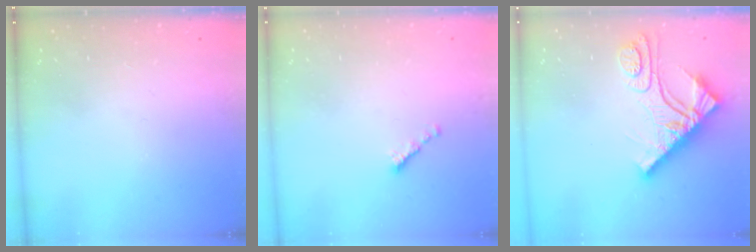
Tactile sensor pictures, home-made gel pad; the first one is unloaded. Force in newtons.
{"total": 0.0}
{"total": 11.8, "press": 11.8, "slide": 1.2}